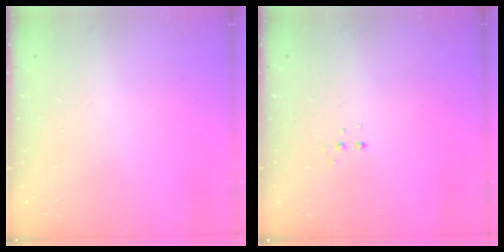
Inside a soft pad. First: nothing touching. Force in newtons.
{"total": 3.6, "press": 3.5, "slide": 0.8}